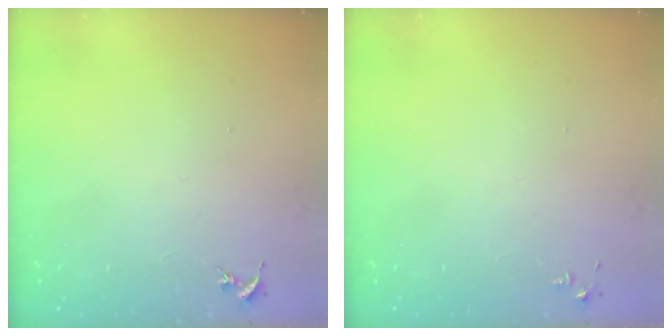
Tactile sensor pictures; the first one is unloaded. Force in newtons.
{"total": 2.8, "press": 2.8, "slide": 0.4}